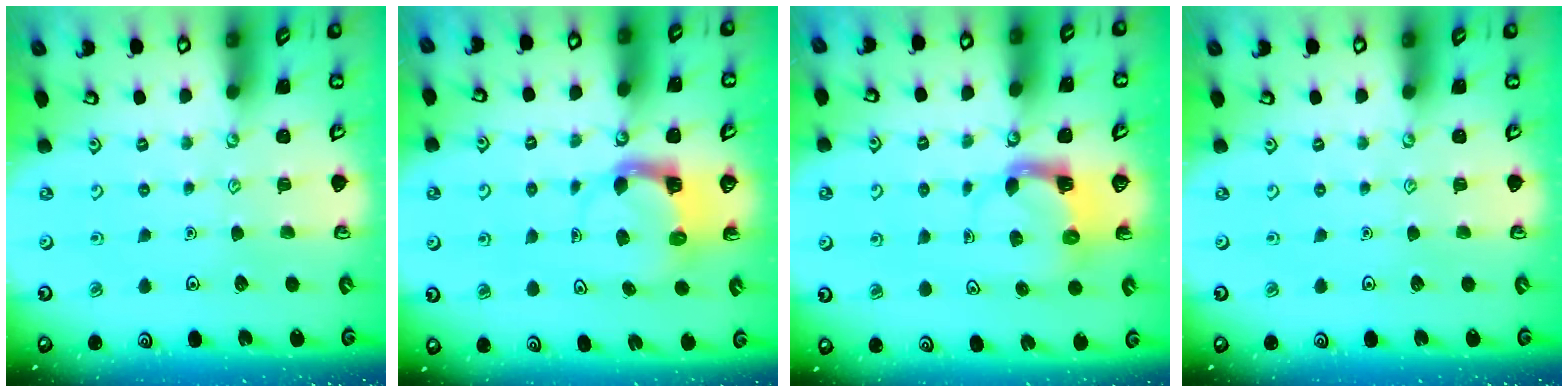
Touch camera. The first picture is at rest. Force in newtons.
{"total": 3.9, "press": 3.9, "slide": 0.4}
{"total": 3.9, "press": 3.9, "slide": 0.7}
{"total": 0.0}